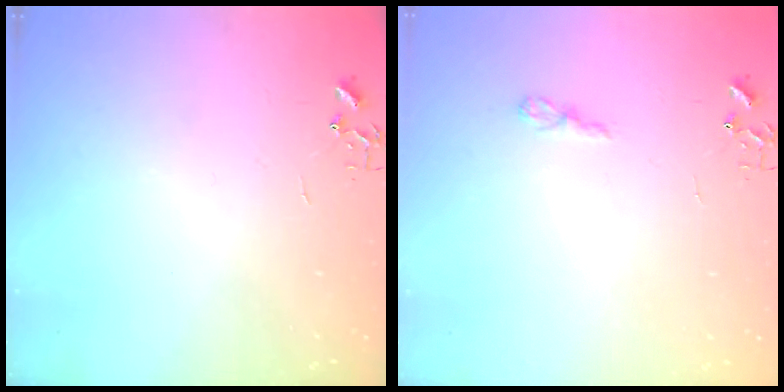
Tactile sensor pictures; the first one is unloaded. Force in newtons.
{"total": 4.4, "press": 4.4, "slide": 0.6}